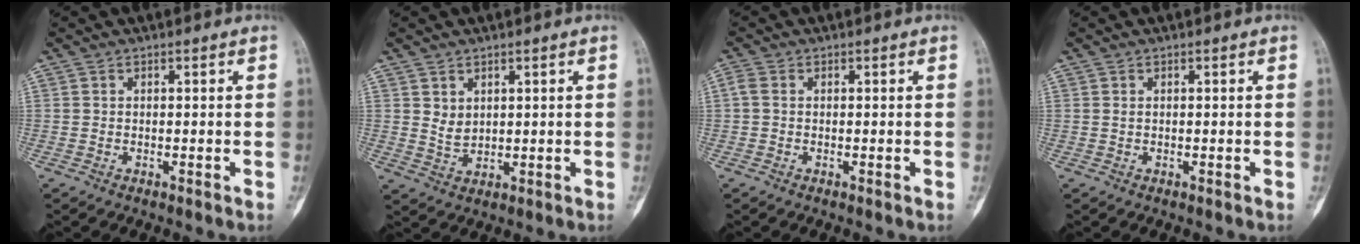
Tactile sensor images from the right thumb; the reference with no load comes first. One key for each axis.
{"total": 3.2, "fx": 1.4, "fy": 2.3, "fz": 1.7, "tx": -0.017, "ty": -0.014, "tz": 0.034}
{"total": 1.5, "fx": 0.1, "fy": 1.1, "fz": 1.1, "tx": -0.025, "ty": 0.001, "tz": -0.005}
{"total": 0.0}